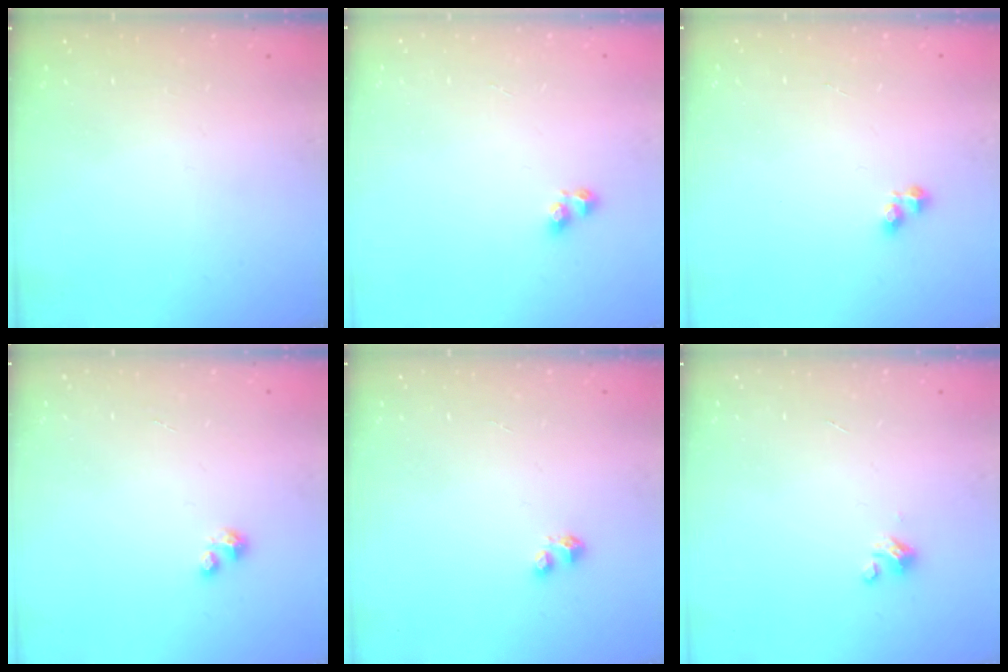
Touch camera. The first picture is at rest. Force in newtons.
{"total": 3.3, "press": 3.1, "slide": 1.2}
{"total": 2.1, "press": 2.1, "slide": 0.3}
{"total": 0.9, "press": 0.9, "slide": 0.3}
{"total": 2.8, "press": 2.8, "slide": 0.4}
{"total": 2.0, "press": 2.0, "slide": 0.2}